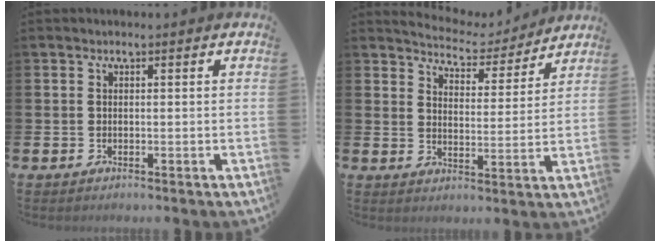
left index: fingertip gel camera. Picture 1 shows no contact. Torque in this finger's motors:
{"motor_torque": [0.91, -1.15, 0.08, -0.01]}